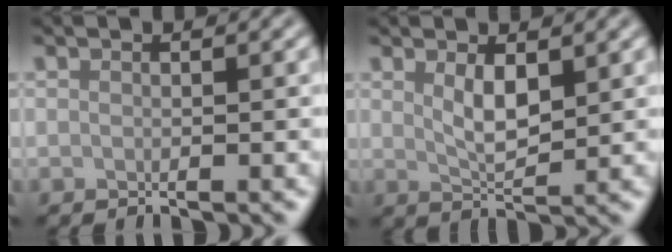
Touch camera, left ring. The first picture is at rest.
{"total": 2.6, "force": [1.1, 1.0, 2.2], "torque": [-0.045, -0.005, 0.025]}